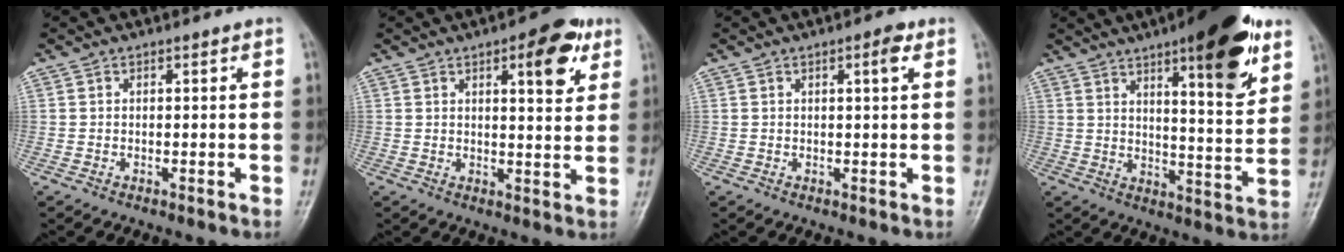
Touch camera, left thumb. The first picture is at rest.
{"total": 8.6, "force": [4.1, 3.1, 6.9], "torque": [-0.070, -0.015, 0.048]}
{"total": 2.3, "force": [1.0, 0.4, 2.0], "torque": [-0.030, -0.002, 0.013]}
{"total": 17.5, "force": [9.9, 4.5, 13.7], "torque": [-0.164, -0.050, 0.141]}